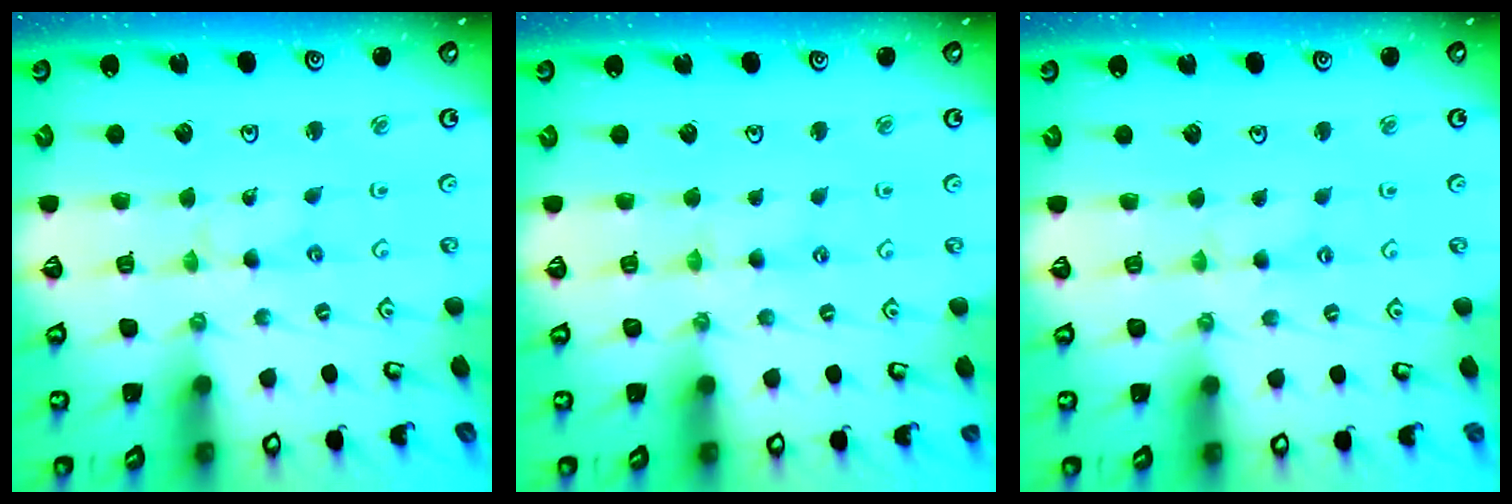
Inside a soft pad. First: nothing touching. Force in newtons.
{"total": 1.9, "press": 1.9, "slide": 0.4}
{"total": 2.3, "press": 2.3, "slide": 0.3}